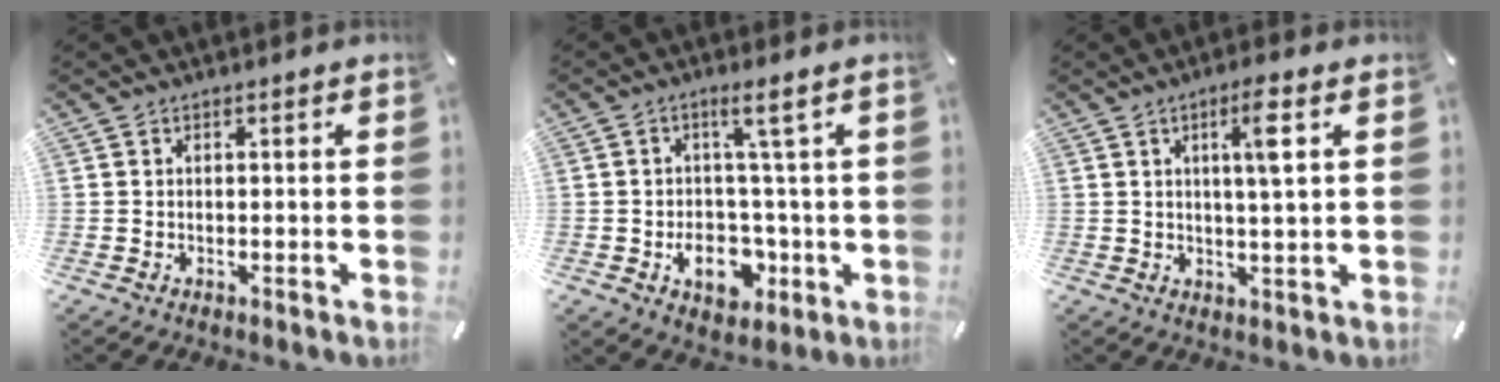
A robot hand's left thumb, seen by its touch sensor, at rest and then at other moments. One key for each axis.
{"total": 10.9, "fx": -0.9, "fy": 6.7, "fz": 8.5, "tx": -0.128, "ty": 0.002, "tz": -0.012}
{"total": 6.5, "fx": 2.3, "fy": 0.6, "fz": 6.1, "tx": -0.107, "ty": -0.004, "tz": 0.030}